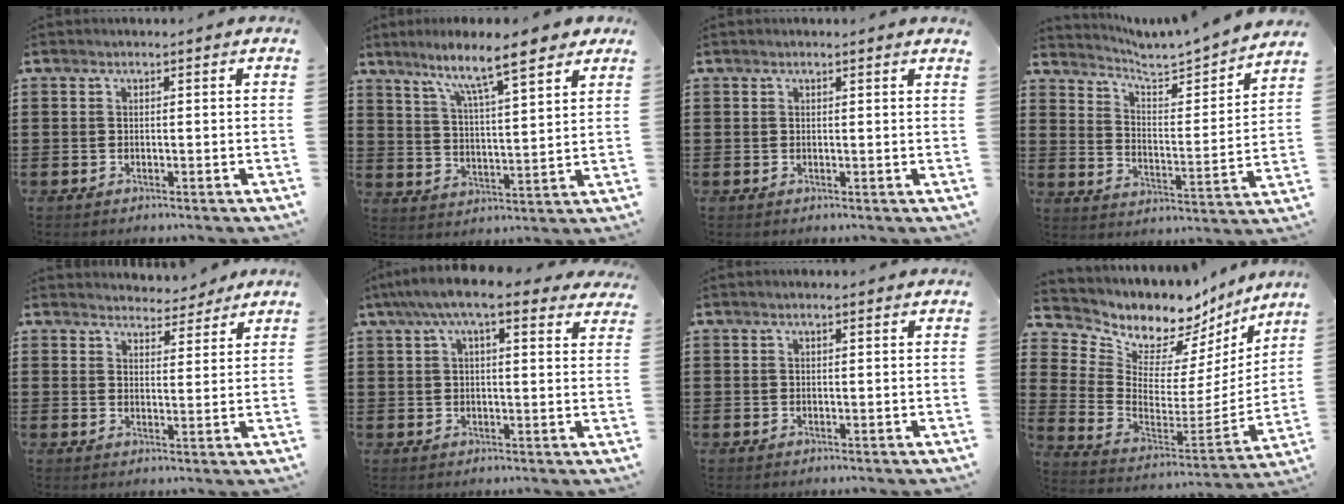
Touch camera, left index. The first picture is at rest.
{"total": 8.9, "force": [7.1, 1.0, 5.3], "torque": [-0.111, -0.038, 0.115]}
{"total": 0.7, "force": [0.6, -0.1, 0.3], "torque": [-0.007, -0.002, 0.012]}
{"total": 3.8, "force": [3.7, 0.1, 0.7], "torque": [-0.040, -0.039, 0.054]}
{"total": 4.0, "force": [3.9, 0.8, 0.3], "torque": [-0.011, -0.016, 0.071]}
{"total": 7.8, "force": [5.4, 1.8, 5.3], "torque": [-0.108, -0.001, 0.093]}
{"total": 0.7, "force": [0.4, 0.1, 0.6], "torque": [-0.011, 0.002, 0.007]}
{"total": 6.8, "force": [5.8, 3.5, 0.7], "torque": [-0.049, -0.058, 0.098]}